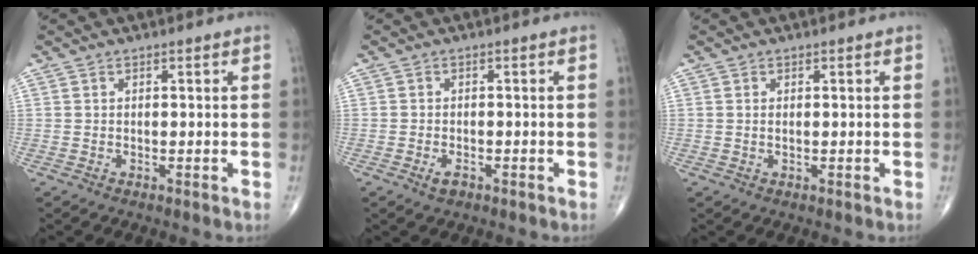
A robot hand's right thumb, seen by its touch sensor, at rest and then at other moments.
{"total": 1.9, "force": [-1.0, 1.1, 1.2], "torque": [-0.020, 0.003, -0.016]}
{"total": 0.5, "force": [0.1, 0.2, 0.5], "torque": [-0.013, 0.000, 0.003]}